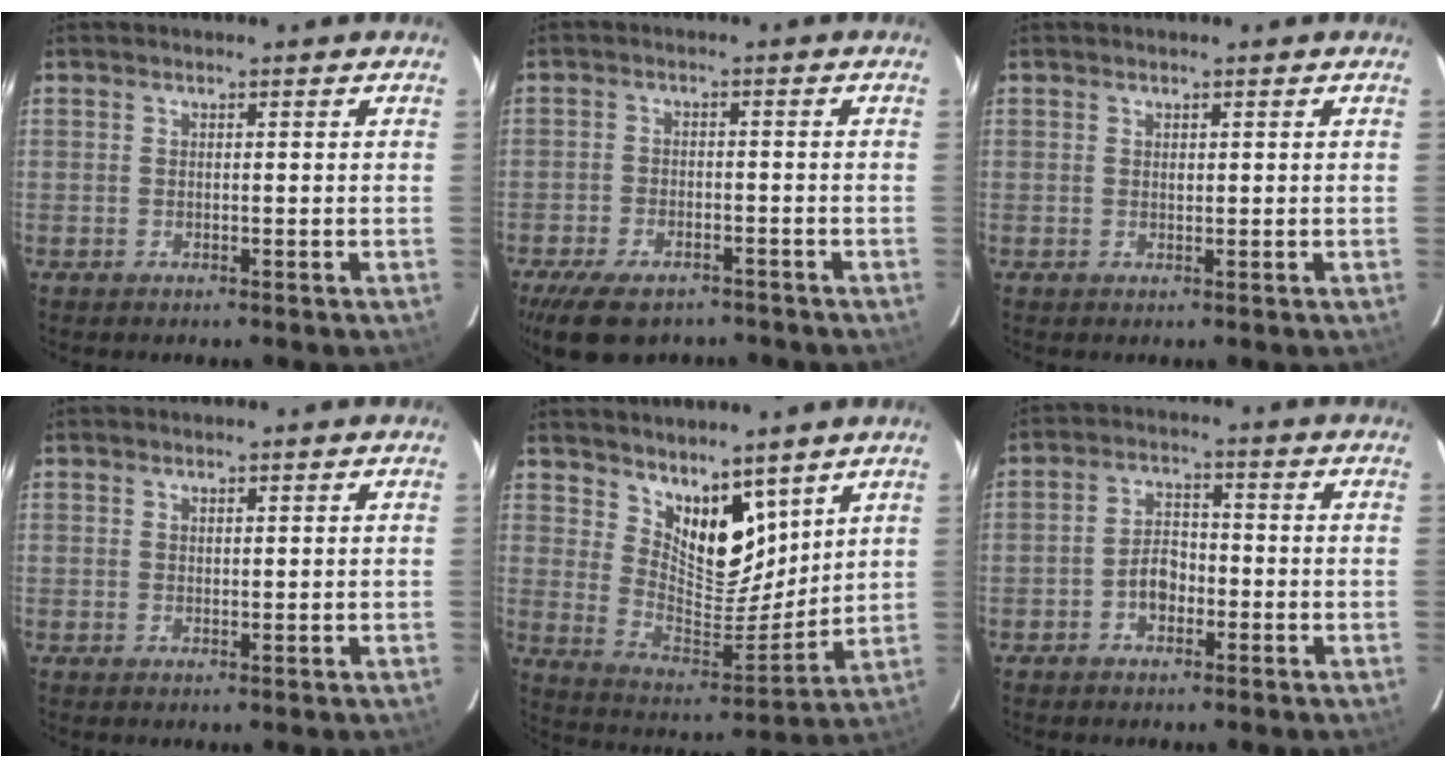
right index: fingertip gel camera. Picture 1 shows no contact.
{"total": 11.3, "force": [-8.3, 5.4, 5.6], "torque": [-0.134, -0.012, -0.133]}
{"total": 0.6, "force": [0.3, 0.4, 0.3], "torque": [-0.005, 0.002, 0.006]}
{"total": 0.9, "force": [0.7, 0.4, 0.3], "torque": [-0.004, 0.001, 0.013]}
{"total": 12.4, "force": [8.4, 5.7, 7.0], "torque": [-0.110, -0.012, 0.160]}
{"total": 4.6, "force": [-1.9, 3.0, 2.9], "torque": [-0.056, 0.013, -0.032]}